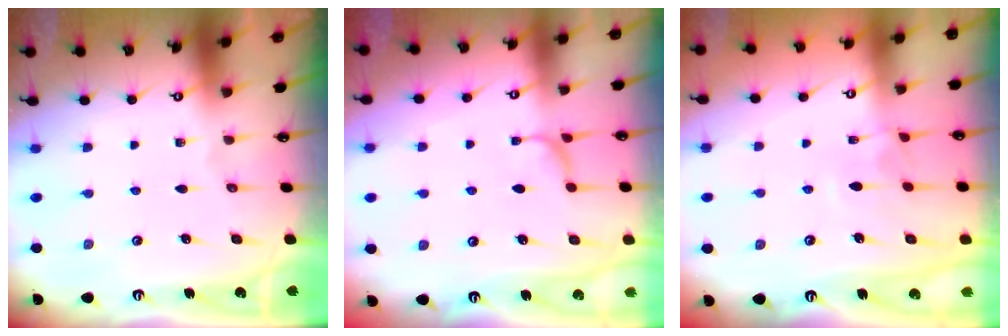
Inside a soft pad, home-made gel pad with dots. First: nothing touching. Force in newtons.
{"total": 2.6, "press": 2.6, "slide": 0.5}
{"total": 3.3, "press": 3.3, "slide": 0.3}